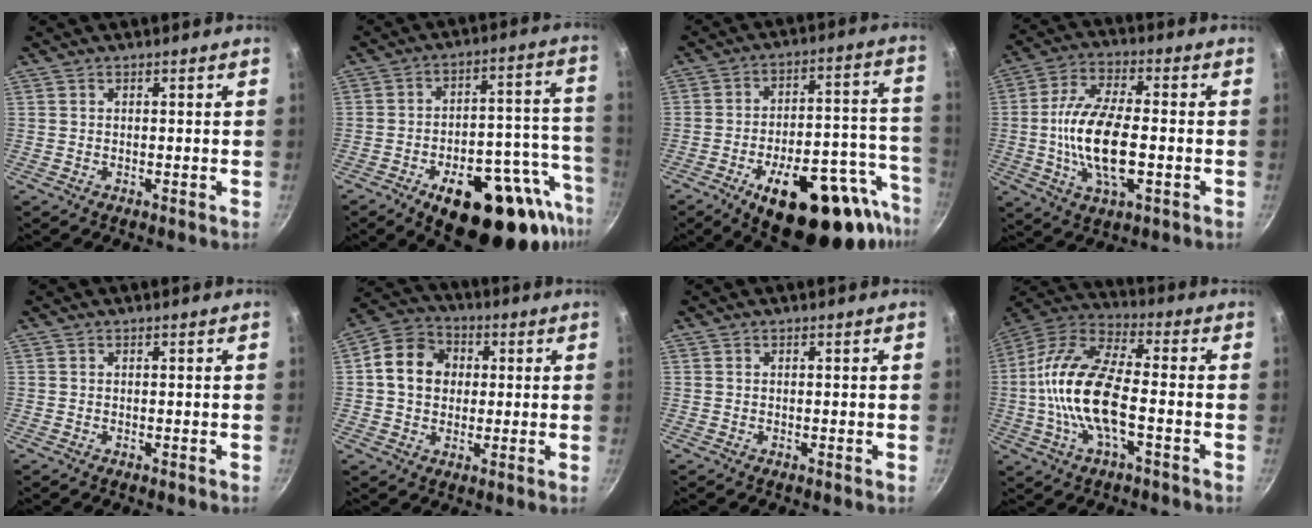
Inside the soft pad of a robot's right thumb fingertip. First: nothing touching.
{"total": 24.1, "force": [-12.5, 10.8, 17.6], "torque": [-0.187, 0.058, -0.168]}
{"total": 26.9, "force": [-14.6, 11.0, 19.7], "torque": [-0.220, 0.072, -0.201]}
{"total": 15.0, "force": [-2.1, 6.4, 13.4], "torque": [-0.252, 0.015, -0.048]}
{"total": 0.0}
{"total": 10.8, "force": [1.4, 9.0, 5.8], "torque": [-0.075, 0.014, 0.005]}
{"total": 0.0}
{"total": 16.9, "force": [-2.8, 6.9, 15.2], "torque": [-0.291, 0.038, -0.072]}